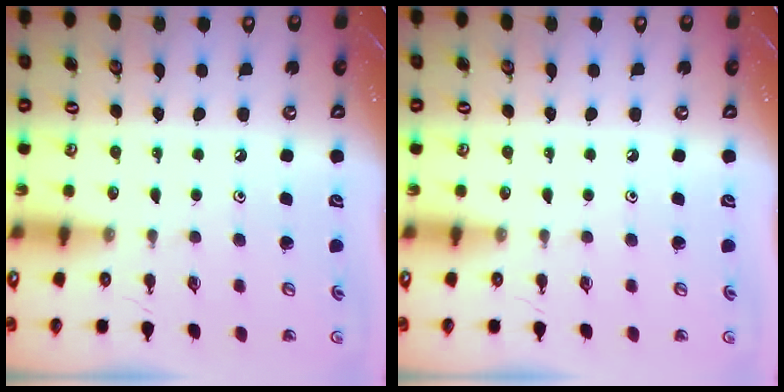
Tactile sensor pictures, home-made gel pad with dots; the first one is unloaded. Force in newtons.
{"total": 0.0}